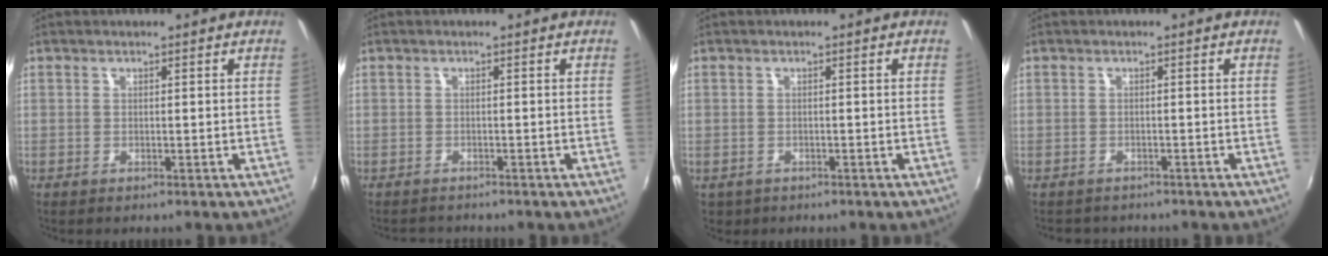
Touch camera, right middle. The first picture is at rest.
{"total": 2.0, "force": [-1.9, 0.5, 0.1], "torque": [-0.011, -0.004, -0.034]}
{"total": 1.9, "force": [-0.8, 1.6, 0.7], "torque": [-0.019, -0.003, -0.009]}
{"total": 3.0, "force": [-2.6, 1.2, 0.6], "torque": [-0.019, -0.013, -0.037]}